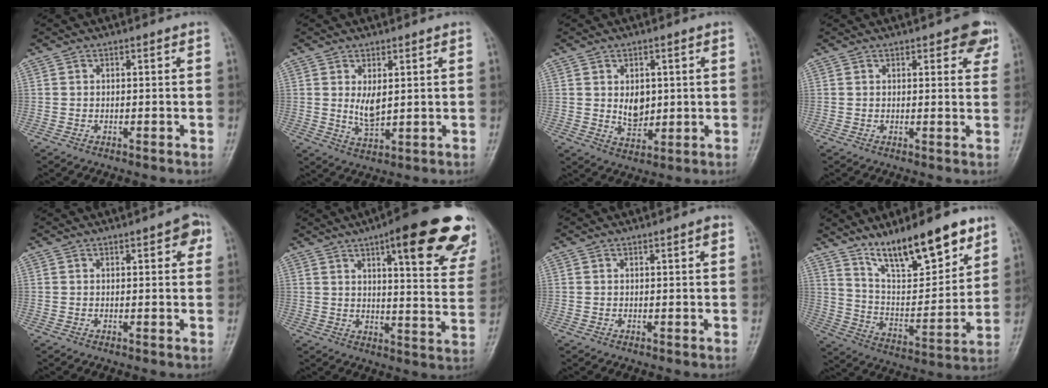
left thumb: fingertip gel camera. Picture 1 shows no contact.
{"total": 5.0, "force": [1.3, 2.5, 4.1], "torque": [-0.063, -0.019, 0.032]}
{"total": 5.4, "force": [0.9, 3.8, 3.7], "torque": [-0.040, -0.013, 0.024]}
{"total": 5.3, "force": [3.0, 2.1, 3.9], "torque": [-0.024, -0.010, 0.029]}
{"total": 3.8, "force": [1.7, 1.4, 3.1], "torque": [-0.028, 0.000, 0.014]}
{"total": 24.7, "force": [14.6, 6.1, 19.0], "torque": [-0.213, -0.045, 0.180]}
{"total": 1.3, "force": [0.6, 0.1, 1.1], "torque": [-0.018, 0.000, 0.009]}
{"total": 18.1, "force": [12.7, 5.2, 11.7], "torque": [-0.153, -0.071, 0.226]}